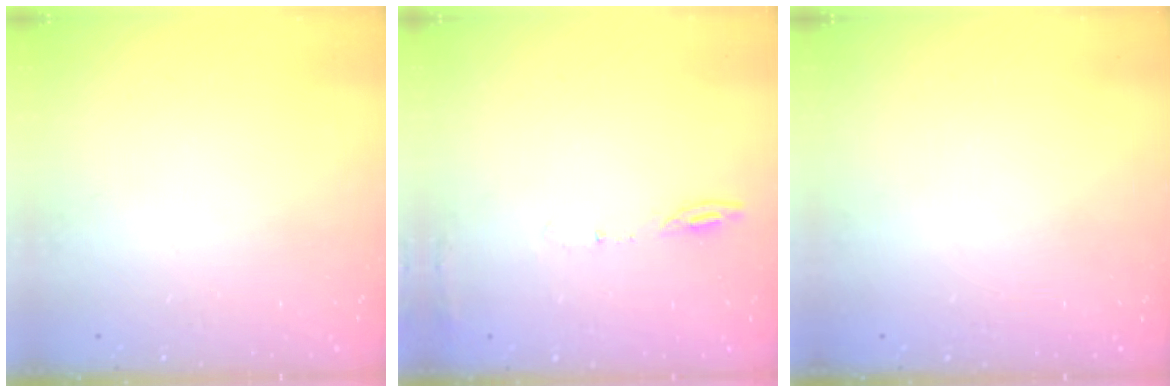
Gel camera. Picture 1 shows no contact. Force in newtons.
{"total": 6.0, "press": 5.9, "slide": 0.9}
{"total": 0.0}